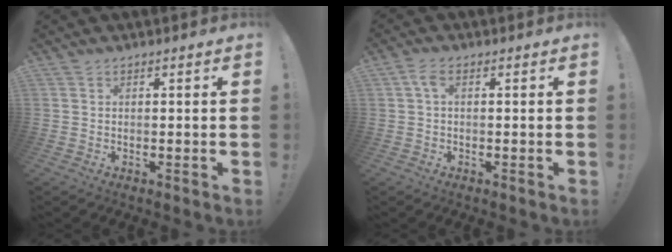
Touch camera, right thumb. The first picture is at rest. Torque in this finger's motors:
{"motor_torque": [-0.04, 0.04, 0.00, 0.00, 0.00]}